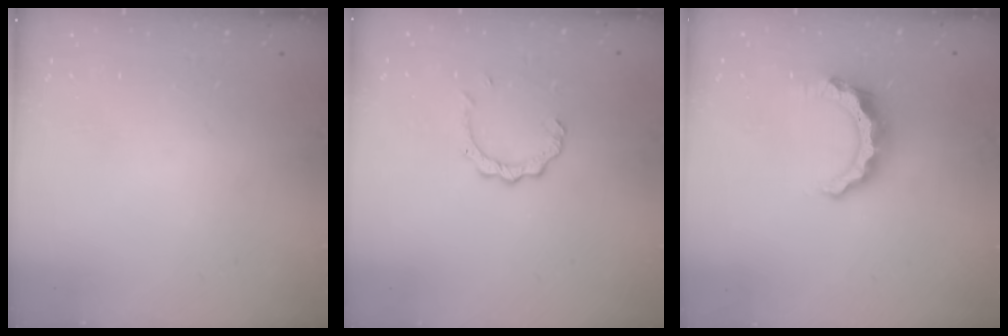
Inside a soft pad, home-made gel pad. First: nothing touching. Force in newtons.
{"total": 4.1, "press": 4.1, "slide": 0.5}
{"total": 8.2, "press": 8.2, "slide": 0.9}